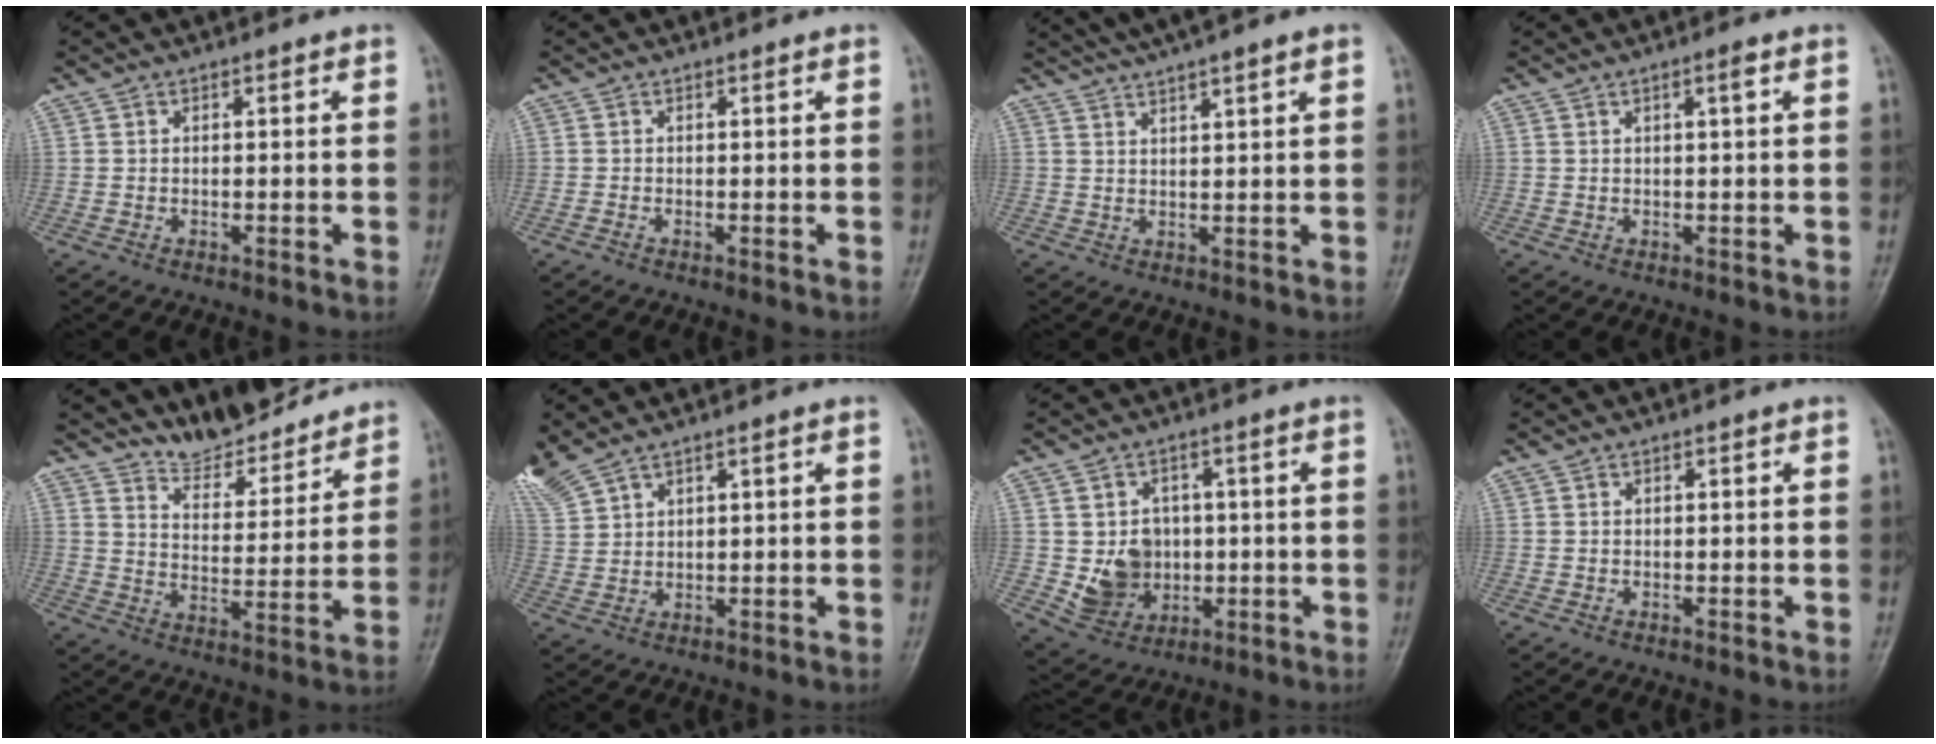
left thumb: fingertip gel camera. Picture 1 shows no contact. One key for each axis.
{"total": 0.0}
{"total": 8.0, "fx": 6.1, "fy": 0.4, "fz": 5.2, "tx": -0.079, "ty": 0.017, "tz": 0.097}
{"total": 1.7, "fx": 0.7, "fy": 0.2, "fz": 1.5, "tx": -0.026, "ty": 0.000, "tz": 0.011}
{"total": 11.6, "fx": 11.1, "fy": 2.7, "fz": 2.3, "tx": -0.016, "ty": -0.079, "tz": 0.177}
{"total": 6.6, "fx": 5.1, "fy": 2.3, "fz": 3.5, "tx": -0.096, "ty": 0.000, "tz": 0.123}
{"total": 8.9, "fx": -0.3, "fy": 7.7, "fz": 4.3, "tx": -0.033, "ty": 0.000, "tz": 0.009}
{"total": 0.0}